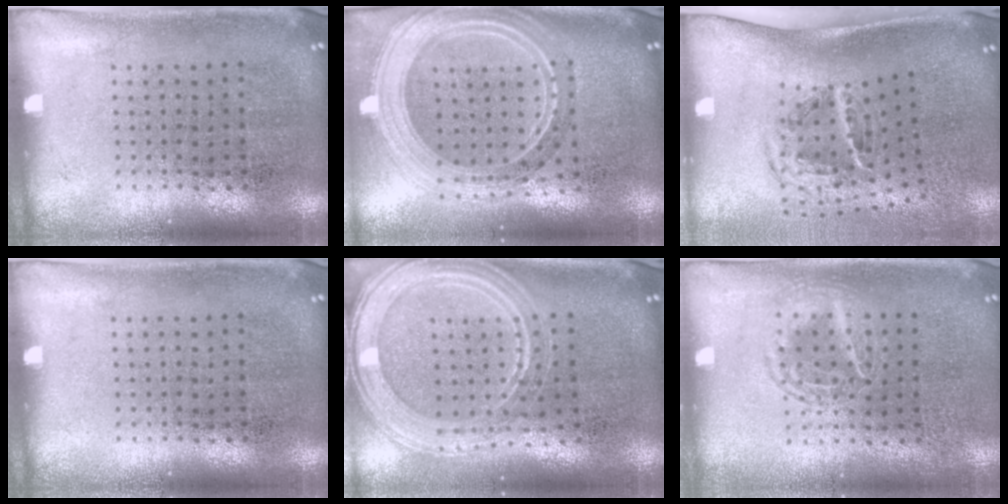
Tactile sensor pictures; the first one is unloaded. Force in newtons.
{"total": 2.7, "press": 2.2, "slide": 1.6}
{"total": 2.0, "press": 1.2, "slide": 1.5}
{"total": 0.0}
{"total": 2.3, "press": 2.0, "slide": 1.1}
{"total": 1.2, "press": 1.2, "slide": 0.1}